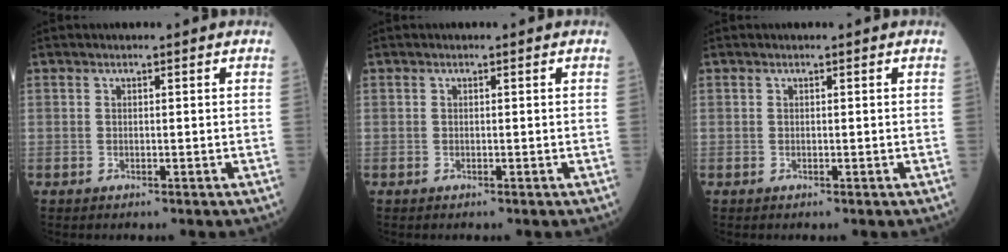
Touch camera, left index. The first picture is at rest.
{"total": 0.0}
{"total": 0.0}